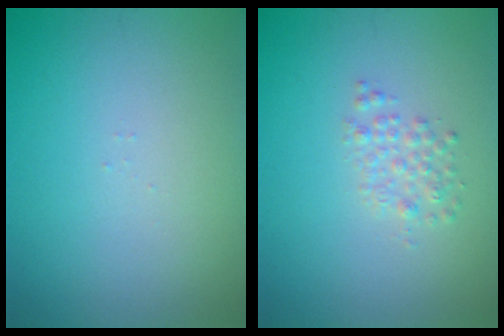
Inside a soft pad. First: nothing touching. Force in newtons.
{"total": 1.5, "press": 1.5, "slide": 0.0}